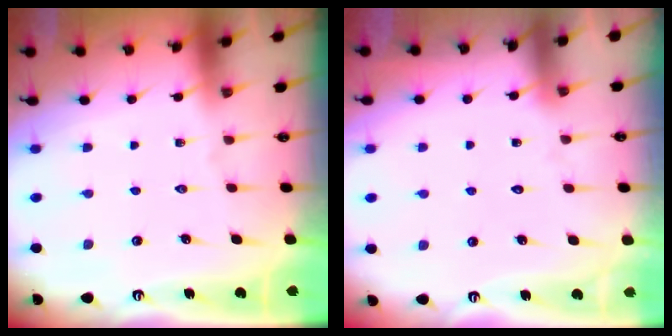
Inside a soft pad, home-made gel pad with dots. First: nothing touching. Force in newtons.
{"total": 2.1, "press": 2.1, "slide": 0.0}